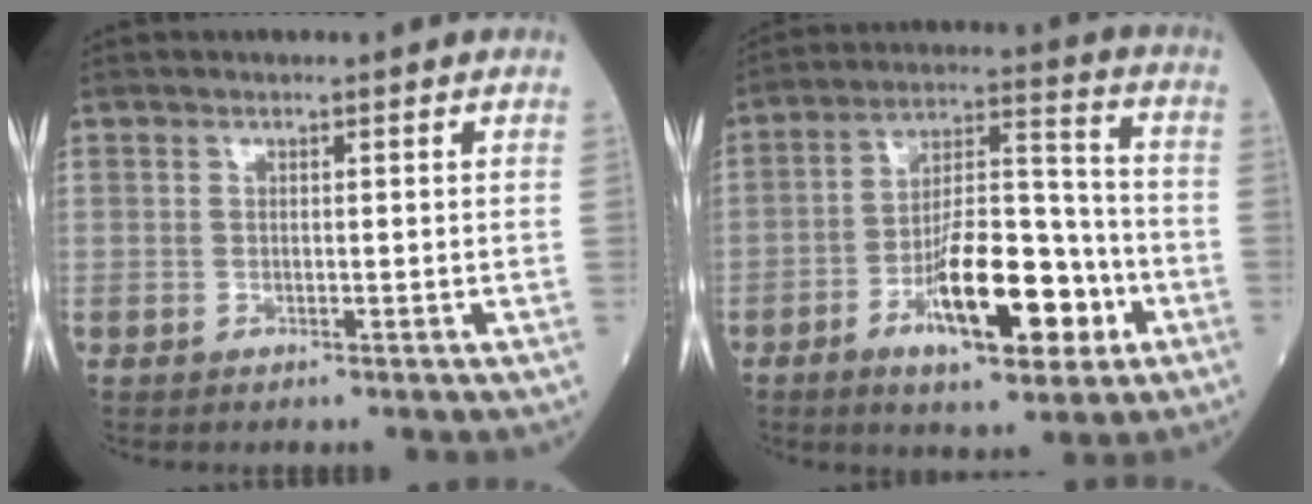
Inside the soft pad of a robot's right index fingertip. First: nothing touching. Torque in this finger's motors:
{"motor_torque": [0.75, -0.17, 0.84, 0.17]}